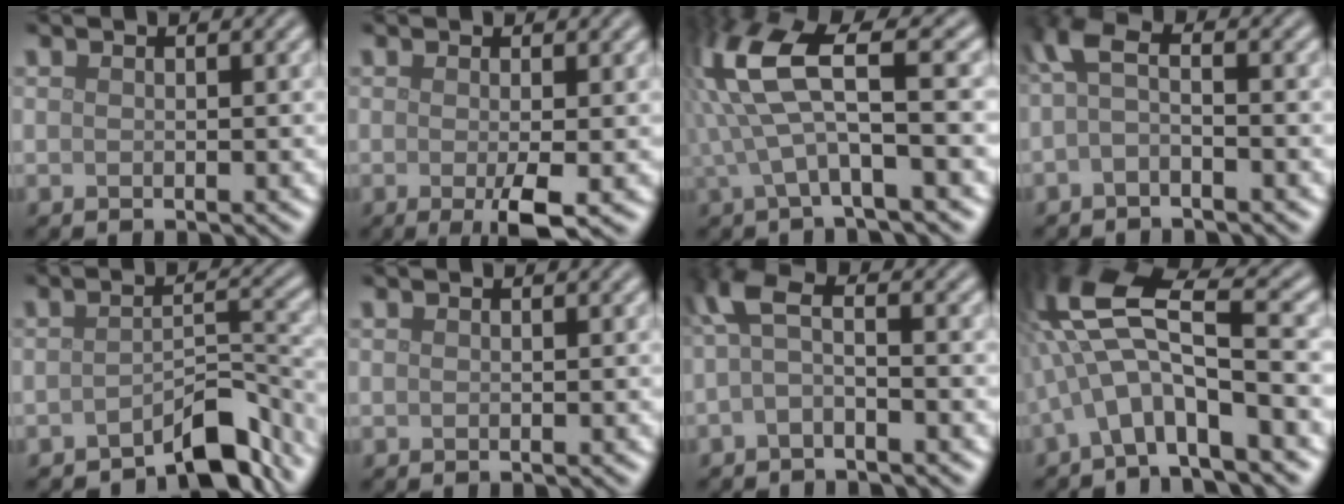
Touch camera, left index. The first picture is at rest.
{"total": 3.0, "force": [-0.8, 0.3, 2.9], "torque": [-0.052, -0.009, -0.014]}
{"total": 7.5, "force": [1.3, 1.9, 7.1], "torque": [-0.163, 0.012, 0.024]}
{"total": 2.9, "force": [-0.5, 1.1, 2.6], "torque": [-0.059, 0.009, -0.020]}
{"total": 5.0, "force": [-3.9, 1.3, 2.8], "torque": [-0.029, 0.007, -0.064]}
{"total": 0.0}
{"total": 3.2, "force": [-0.5, 1.1, 3.0], "torque": [-0.066, 0.012, -0.021]}
{"total": 9.6, "force": [-0.5, 3.1, 9.0], "torque": [-0.176, 0.022, -0.024]}